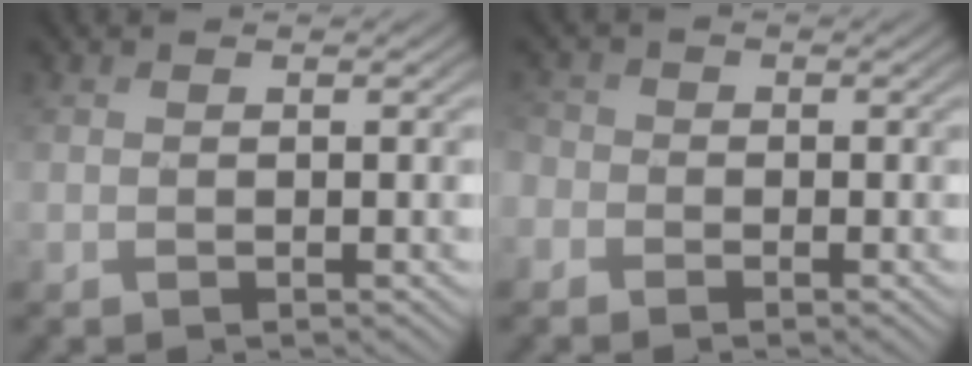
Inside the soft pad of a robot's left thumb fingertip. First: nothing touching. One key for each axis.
{"total": 2.5, "fx": -1.3, "fy": 2.0, "fz": 0.6, "tx": -0.023, "ty": -0.001, "tz": -0.039}